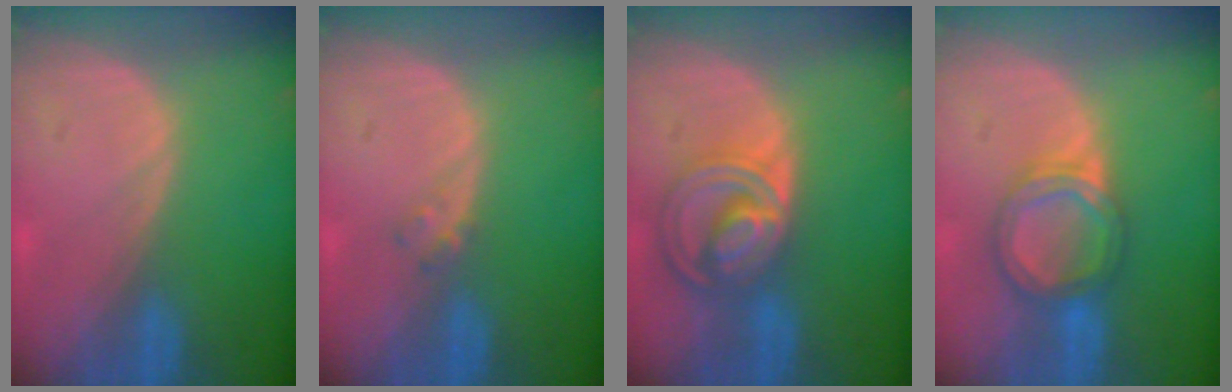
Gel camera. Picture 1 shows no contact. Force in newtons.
{"total": 1.2, "press": 1.2, "slide": 0.2}
{"total": 8.6, "press": 7.3, "slide": 4.4}
{"total": 6.2, "press": 5.7, "slide": 2.5}